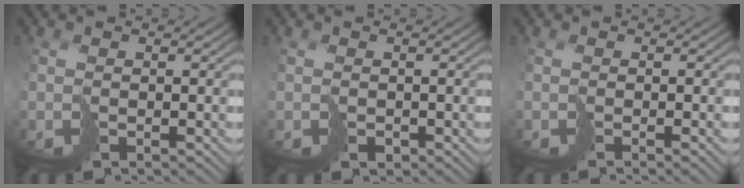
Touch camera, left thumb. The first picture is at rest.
{"total": 0.8, "force": [-0.3, 0.6, 0.3], "torque": [-0.007, -0.006, -0.006]}
{"total": 1.7, "force": [-0.6, 0.2, 1.6], "torque": [-0.023, 0.001, -0.016]}